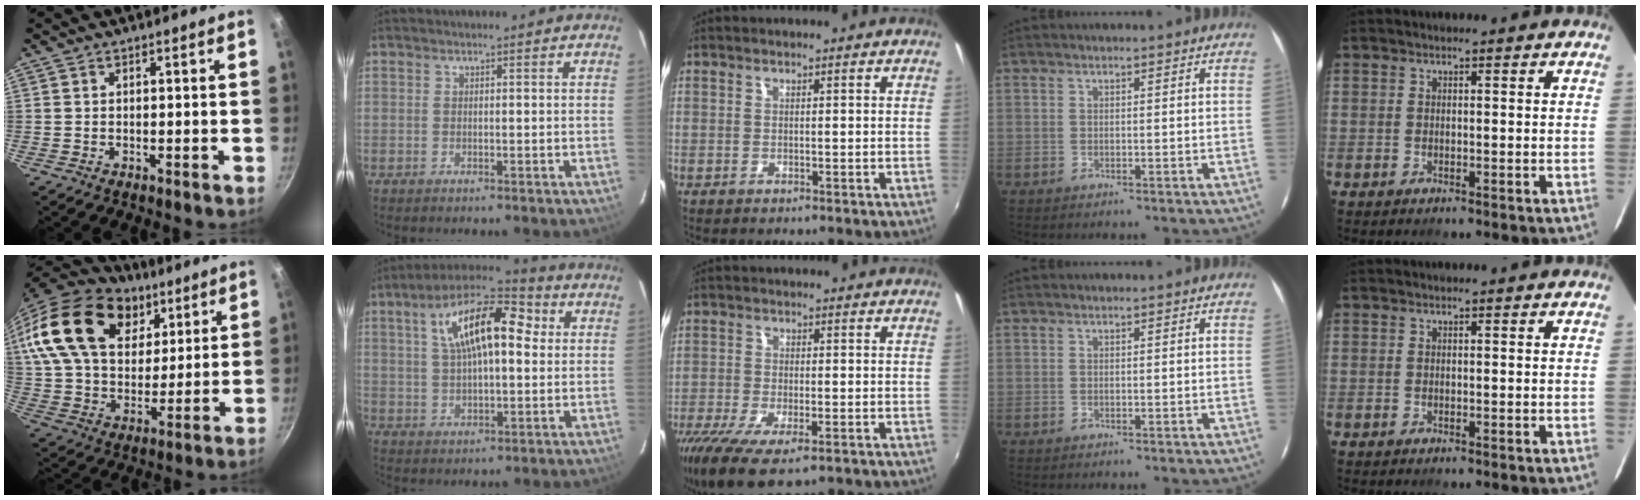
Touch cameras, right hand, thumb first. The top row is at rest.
{"thumb": {"total": 30.9, "force": [14.8, 20.1, 18.2], "torque": [-0.352, 0.002, 0.262]}, "index": {"total": 16.6, "force": [4.5, 7.2, 14.2], "torque": [-0.250, 0.035, 0.068]}, "middle": {"total": 10.9, "force": [-6.8, 3.8, 7.7], "torque": [-0.170, -0.045, -0.117]}}